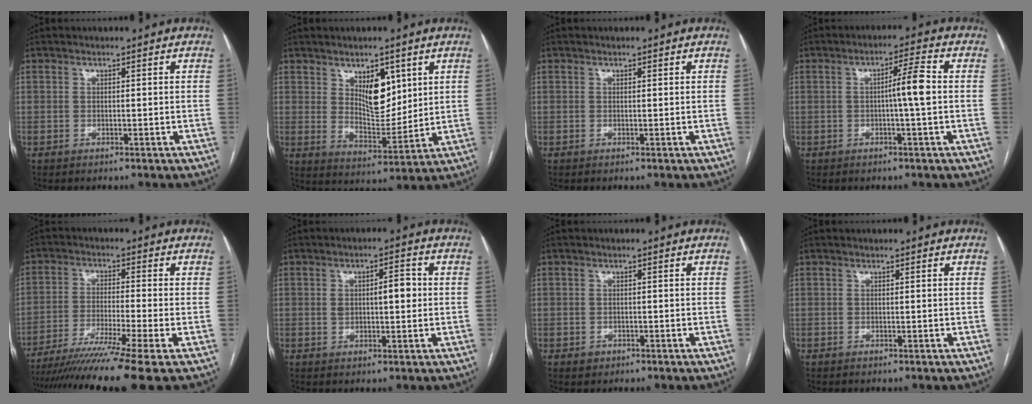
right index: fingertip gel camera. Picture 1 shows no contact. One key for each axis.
{"total": 8.0, "fx": 3.5, "fy": 3.6, "fz": 6.1, "tx": -0.103, "ty": -0.006, "tz": 0.069}
{"total": 0.0}
{"total": 4.9, "fx": -0.5, "fy": -0.7, "fz": 4.8, "tx": -0.077, "ty": 0.009, "tz": -0.009}
{"total": 13.8, "fx": -10.7, "fy": -2.6, "fz": 8.3, "tx": -0.141, "ty": -0.041, "tz": -0.176}
{"total": 4.9, "fx": 0.3, "fy": 1.8, "fz": 4.6, "tx": -0.079, "ty": 0.017, "tz": 0.010}
{"total": 1.6, "fx": -0.7, "fy": 1.4, "fz": 0.2, "tx": 0.001, "ty": 0.005, "tz": -0.009}
{"total": 0.0}